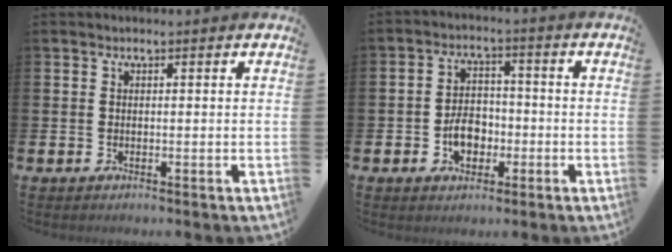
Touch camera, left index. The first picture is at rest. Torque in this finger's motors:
{"motor_torque": [0.48, -0.02, 0.19, 0.13]}